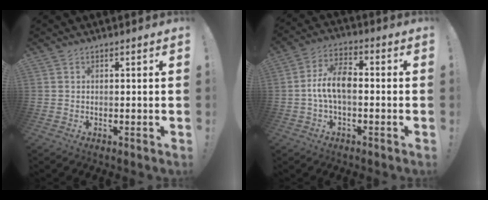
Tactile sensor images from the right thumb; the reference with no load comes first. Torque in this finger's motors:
{"motor_torque": [0.57, -0.10, -0.03, 0.03, 0.06]}